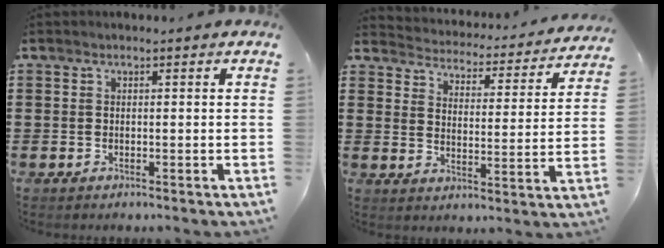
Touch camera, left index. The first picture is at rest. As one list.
[{"total": 3.5, "force": [3.5, 0.0, -0.2], "torque": [-0.022, -0.034, 0.052]}]